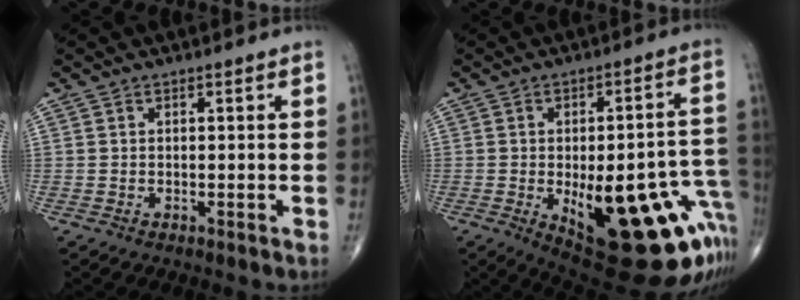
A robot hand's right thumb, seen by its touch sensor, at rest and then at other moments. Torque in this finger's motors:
{"motor_torque": [2.59, 2.42, 2.02, -0.51, 0.52]}